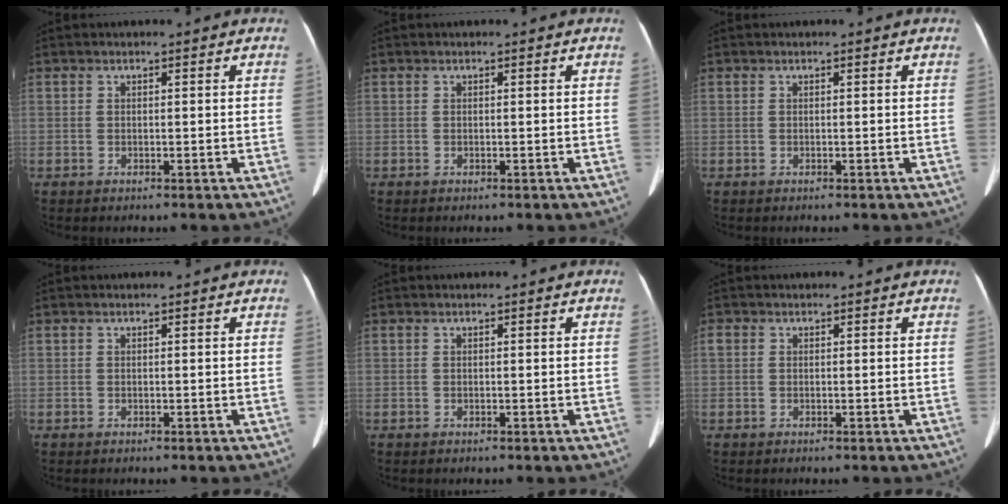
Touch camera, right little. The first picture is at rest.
{"total": 0.0}
{"total": 0.0}
{"total": 0.0}
{"total": 0.0}
{"total": 0.7, "force": [0.1, 0.6, 0.3], "torque": [-0.005, 0.008, 0.001]}